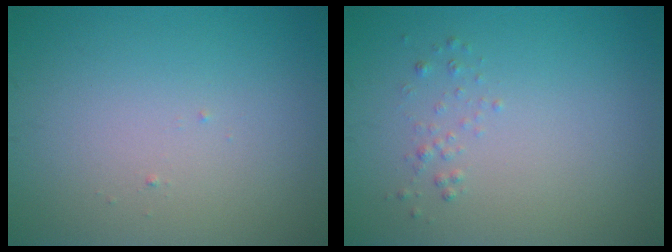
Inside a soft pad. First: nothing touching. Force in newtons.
{"total": 0.7, "press": 0.7, "slide": 0.1}